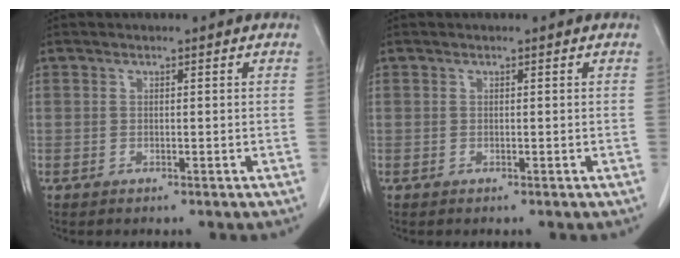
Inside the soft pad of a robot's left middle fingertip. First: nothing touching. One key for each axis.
{"total": 0.0}